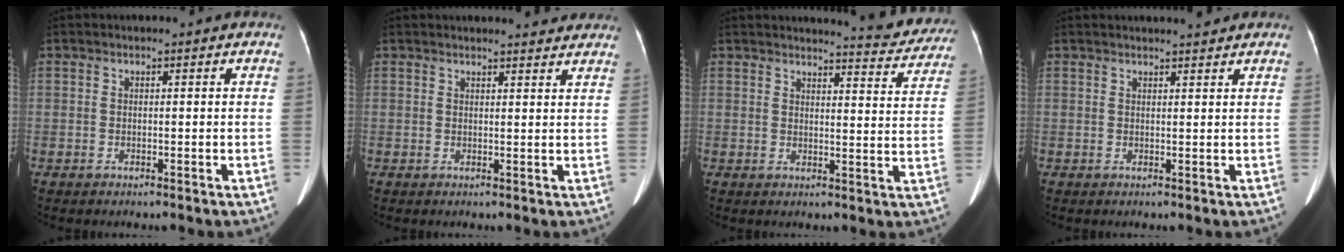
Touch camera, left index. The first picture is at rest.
{"total": 5.7, "force": [5.4, 0.8, 1.5], "torque": [-0.013, 0.006, 0.050]}
{"total": 9.2, "force": [9.0, 1.0, 1.6], "torque": [-0.009, -0.029, 0.091]}
{"total": 3.4, "force": [3.2, 0.1, 1.1], "torque": [-0.017, 0.011, 0.040]}